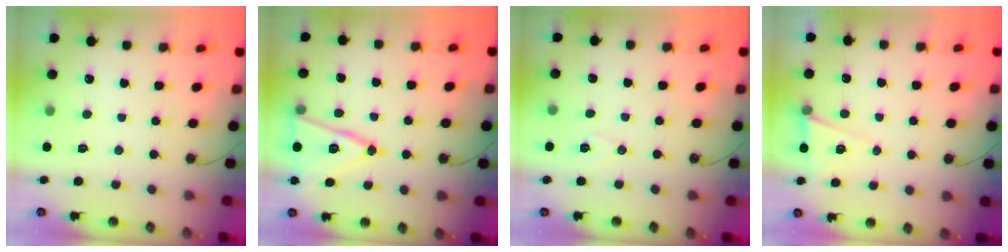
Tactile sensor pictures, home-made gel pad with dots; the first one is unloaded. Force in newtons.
{"total": 14.6, "press": 14.2, "slide": 3.3}
{"total": 6.5, "press": 4.7, "slide": 4.5}
{"total": 7.1, "press": 5.2, "slide": 4.8}